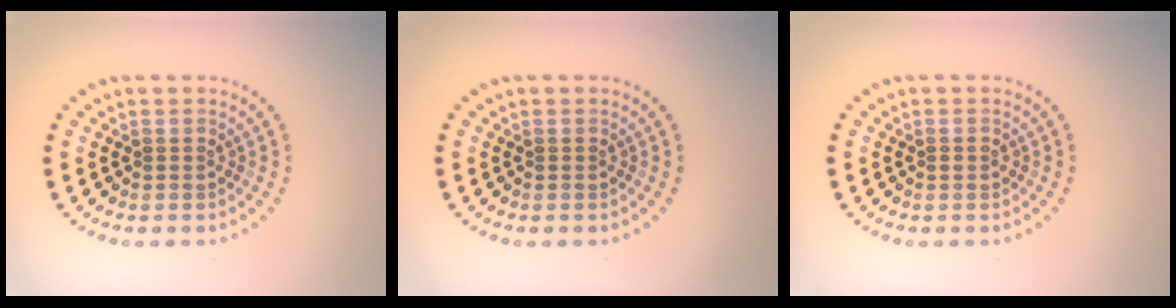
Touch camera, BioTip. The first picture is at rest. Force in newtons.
{"total": 0.0}
{"total": 0.8, "press": 0.8, "slide": 0.0}